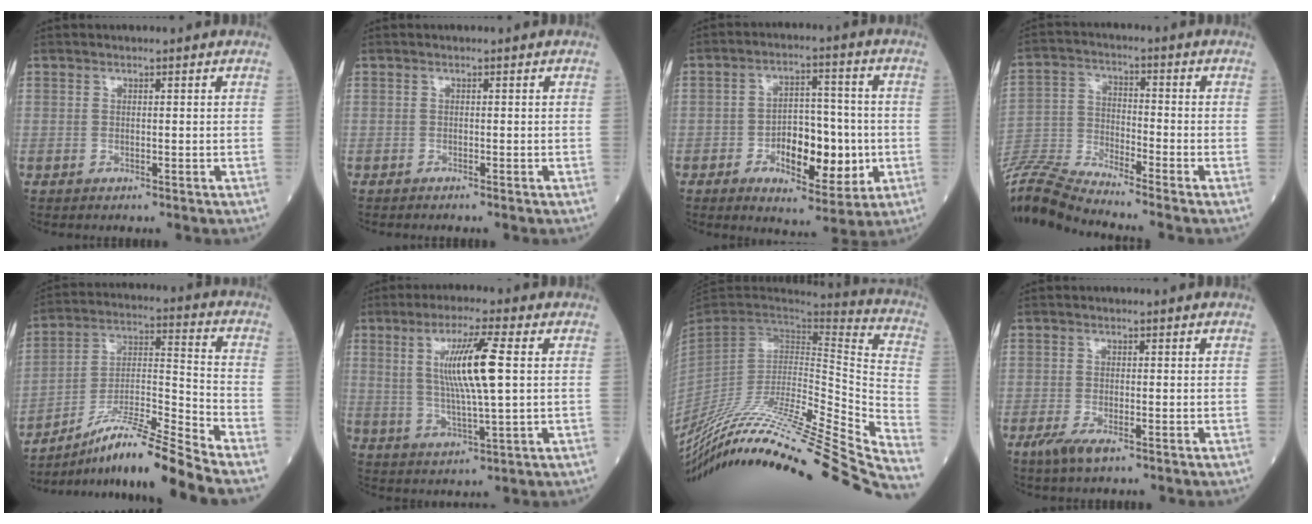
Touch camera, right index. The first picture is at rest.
{"total": 1.0, "force": [-0.9, -0.1, 0.5], "torque": [-0.008, -0.001, -0.013]}
{"total": 10.7, "force": [-2.6, 4.9, 9.1], "torque": [-0.139, 0.009, -0.039]}
{"total": 13.0, "force": [-12.5, -1.7, 3.0], "torque": [-0.068, 0.000, -0.245]}
{"total": 14.4, "force": [-12.1, -2.4, 7.5], "torque": [-0.135, 0.000, -0.216]}
{"total": 10.3, "force": [2.1, 0.3, 10.0], "torque": [-0.192, -0.001, 0.041]}
{"total": 39.5, "force": [-33.8, 0.2, 20.6], "torque": [-0.247, -0.089, -0.509]}
{"total": 3.4, "force": [-2.0, 0.9, 2.5], "torque": [-0.055, -0.007, -0.037]}